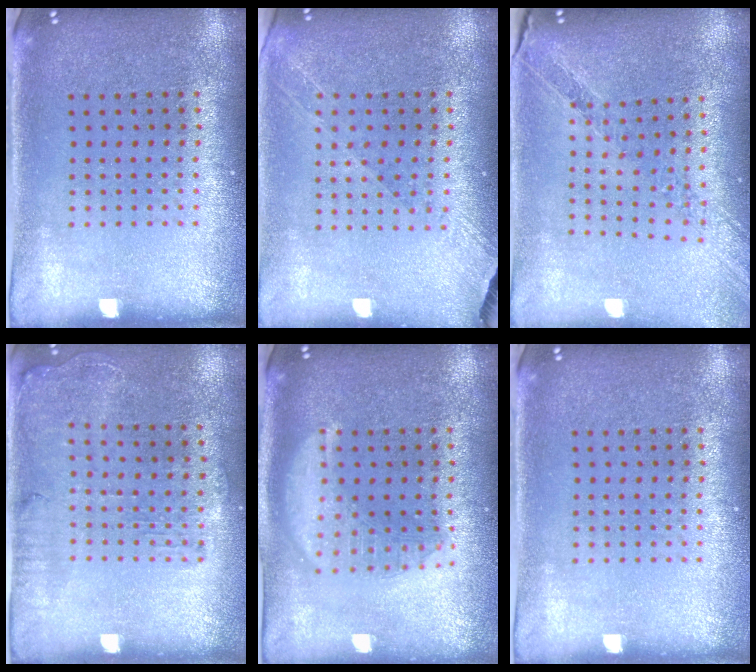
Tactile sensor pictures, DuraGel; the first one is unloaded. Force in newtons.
{"total": 1.3, "press": 1.2, "slide": 0.5}
{"total": 1.1, "press": 1.1, "slide": 0.1}
{"total": 1.3, "press": 1.3, "slide": 0.3}
{"total": 2.9, "press": 2.9, "slide": 0.3}
{"total": 0.0}